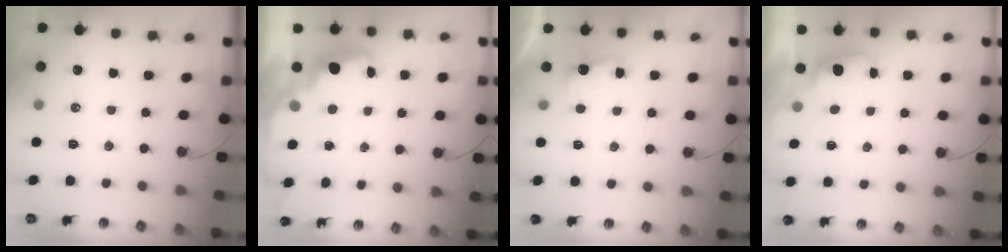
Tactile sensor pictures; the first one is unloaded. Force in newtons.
{"total": 2.1, "press": 2.0, "slide": 0.6}
{"total": 3.1, "press": 3.0, "slide": 1.0}
{"total": 0.8, "press": 0.4, "slide": 0.7}